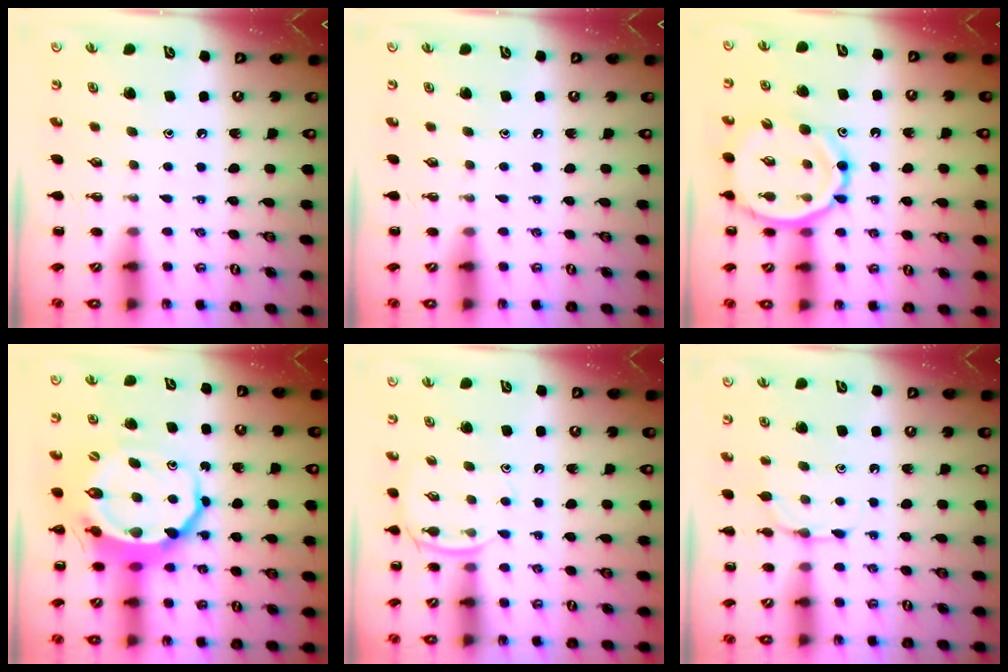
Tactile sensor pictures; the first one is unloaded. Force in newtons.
{"total": 0.0}
{"total": 12.9, "press": 12.4, "slide": 3.6}
{"total": 9.9, "press": 9.6, "slide": 2.3}
{"total": 4.0, "press": 3.7, "slide": 1.5}
{"total": 4.9, "press": 4.6, "slide": 1.5}